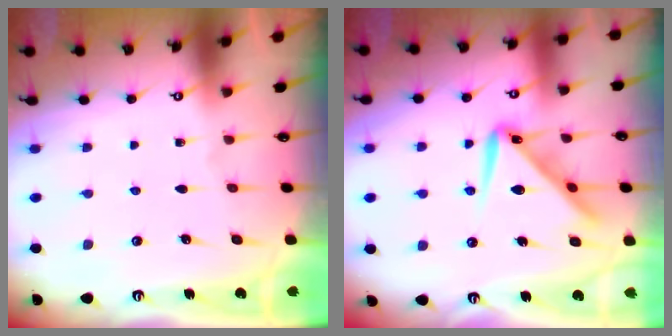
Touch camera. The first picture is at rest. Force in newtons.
{"total": 13.5, "press": 13.5, "slide": 0.7}